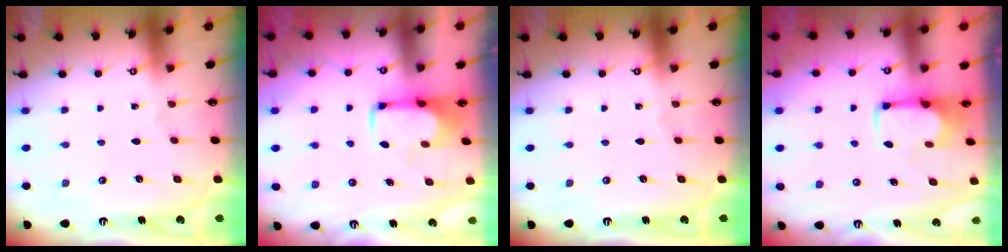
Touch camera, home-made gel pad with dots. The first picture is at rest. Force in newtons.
{"total": 1.7, "press": 1.7, "slide": 0.4}
{"total": 0.0}
{"total": 1.6, "press": 1.5, "slide": 0.6}